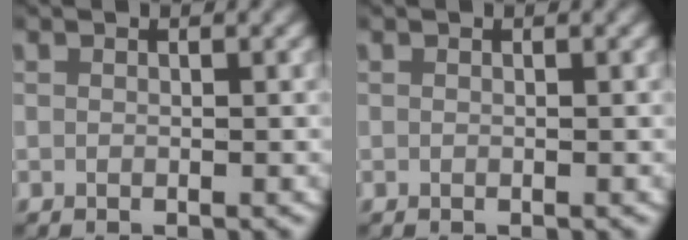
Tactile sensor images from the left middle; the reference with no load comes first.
{"total": 0.0}